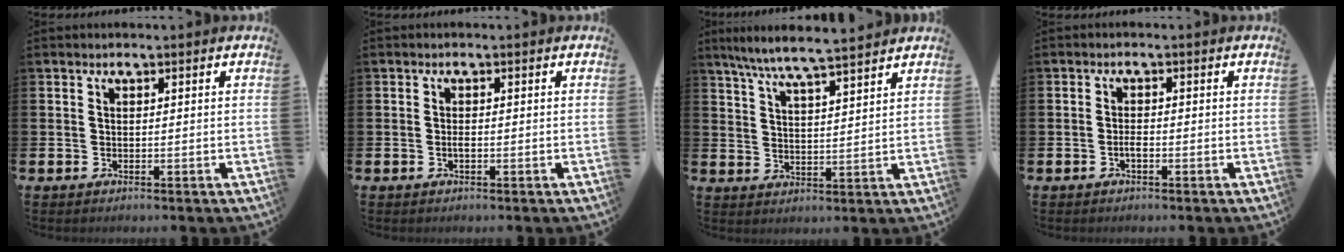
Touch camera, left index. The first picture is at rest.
{"total": 0.8, "force": [-0.3, 0.3, 0.7], "torque": [-0.019, 0.002, -0.004]}
{"total": 6.9, "force": [6.5, 0.0, 2.4], "torque": [-0.073, -0.028, 0.116]}
{"total": 1.3, "force": [-0.6, 0.4, 1.0], "torque": [-0.018, -0.001, -0.012]}